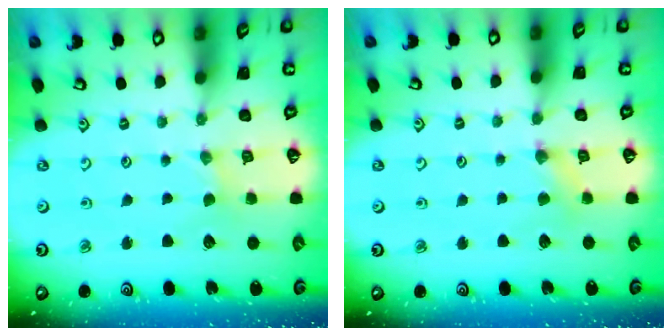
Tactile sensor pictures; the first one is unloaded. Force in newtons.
{"total": 2.8, "press": 2.8, "slide": 0.4}